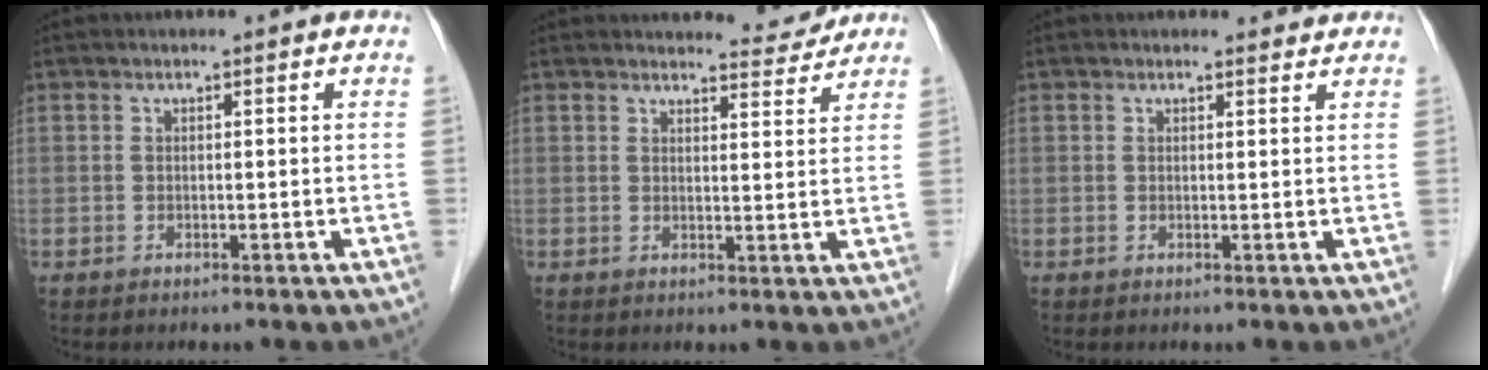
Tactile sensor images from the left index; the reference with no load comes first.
{"total": 3.8, "force": [3.7, 0.3, -0.3], "torque": [-0.003, -0.015, 0.045]}
{"total": 2.2, "force": [2.1, 0.6, 0.0], "torque": [-0.003, 0.000, 0.020]}